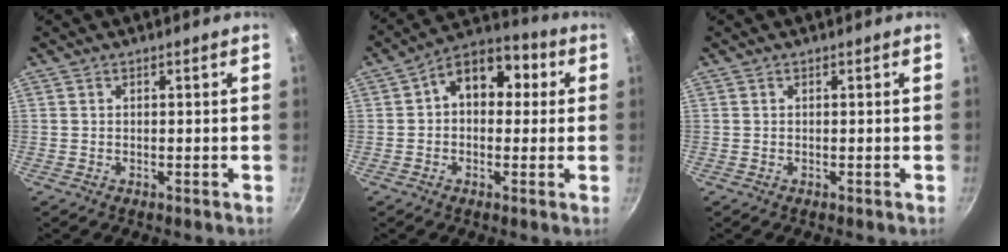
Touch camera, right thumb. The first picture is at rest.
{"total": 12.1, "force": [2.3, 8.5, 8.2], "torque": [-0.076, 0.028, 0.014]}
{"total": 0.0}